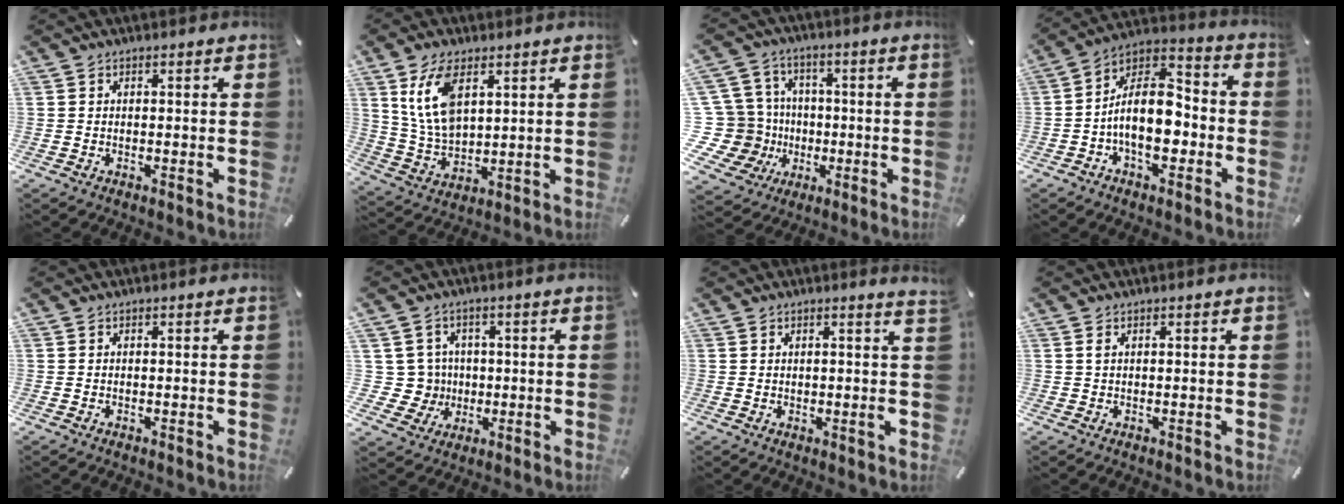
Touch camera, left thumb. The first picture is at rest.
{"total": 10.6, "force": [5.2, 6.1, 7.0], "torque": [-0.175, -0.012, 0.094]}
{"total": 17.7, "force": [-2.6, 16.2, 6.6], "torque": [-0.151, 0.013, -0.029]}
{"total": 13.8, "force": [-3.6, 8.2, 10.5], "torque": [-0.195, 0.009, -0.067]}
{"total": 0.0}
{"total": 8.5, "force": [0.3, 8.4, 1.1], "torque": [-0.035, 0.002, 0.013]}
{"total": 3.8, "force": [0.6, 0.1, 3.8], "torque": [-0.057, -0.010, 0.010]}
{"total": 0.7, "force": [0.2, 0.1, 0.7], "torque": [-0.014, 0.000, 0.003]}